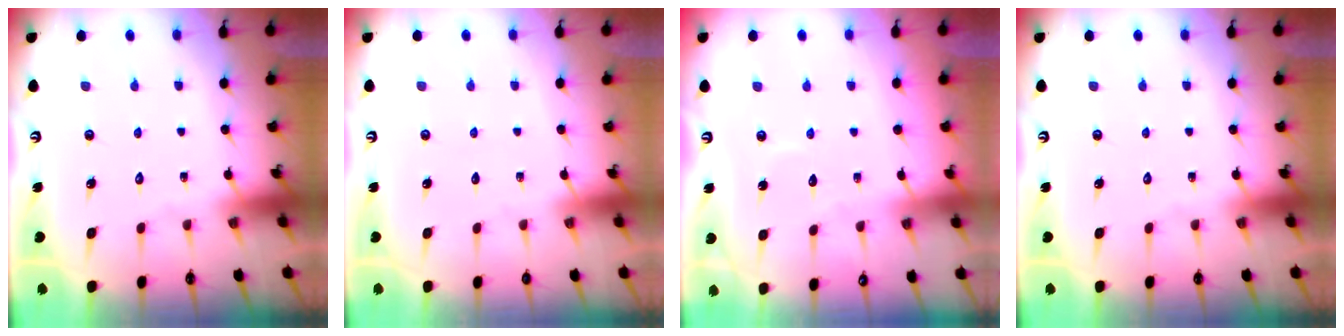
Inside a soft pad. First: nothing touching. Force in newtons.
{"total": 0.0}
{"total": 2.5, "press": 2.4, "slide": 0.3}
{"total": 0.0}